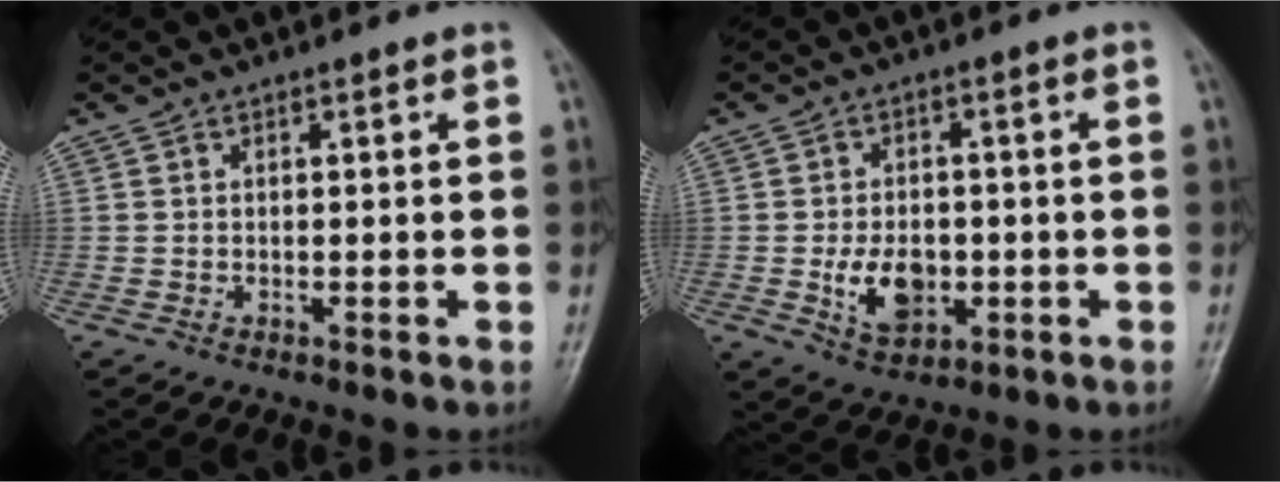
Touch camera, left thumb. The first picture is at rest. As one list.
[{"total": 7.8, "force": [-1.5, 5.3, 5.4], "torque": [-0.073, -0.001, -0.017]}]